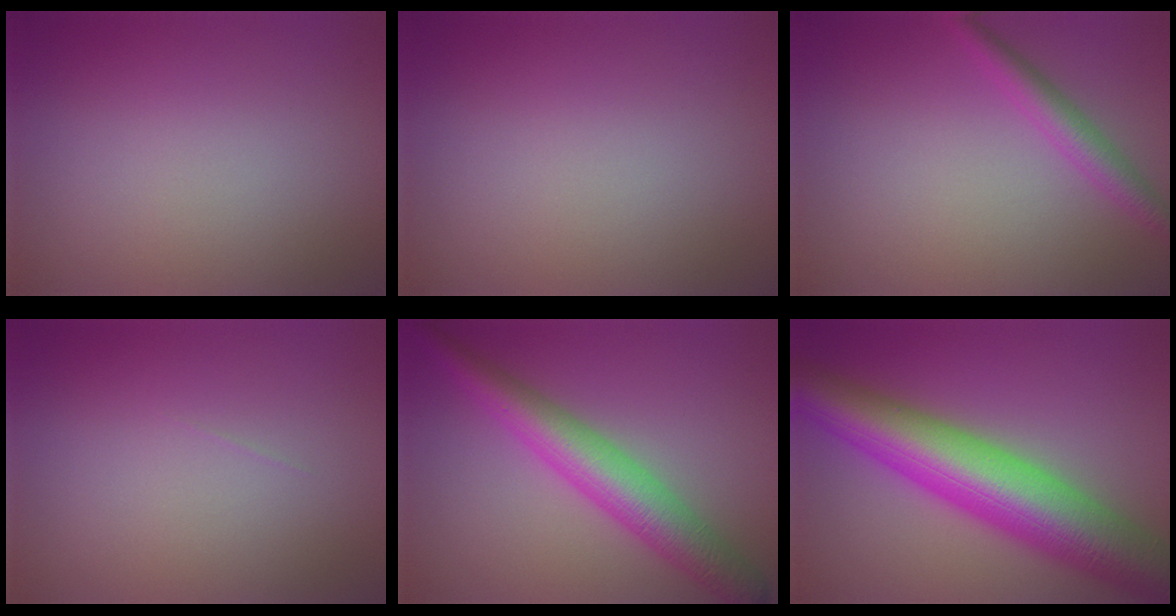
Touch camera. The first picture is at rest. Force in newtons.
{"total": 0.0}
{"total": 2.6, "press": 2.5, "slide": 0.1}
{"total": 0.0}
{"total": 6.1, "press": 6.1, "slide": 0.1}
{"total": 11.9, "press": 11.9, "slide": 0.1}